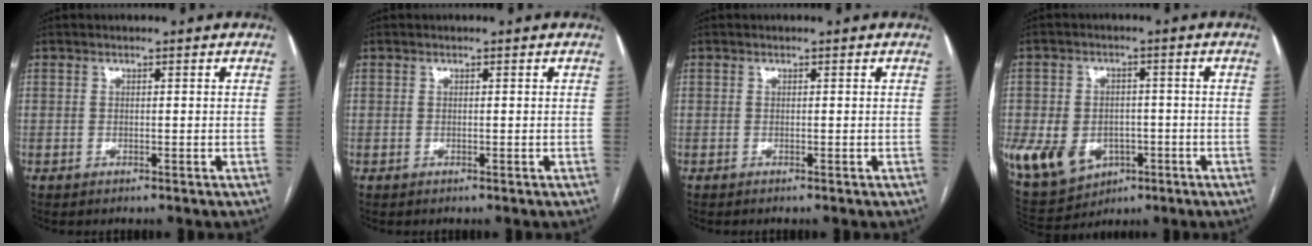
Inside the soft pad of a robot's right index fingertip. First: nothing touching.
{"total": 0.0}
{"total": 0.0}
{"total": 16.6, "force": [-5.4, 12.7, 9.1], "torque": [-0.217, 0.006, -0.067]}